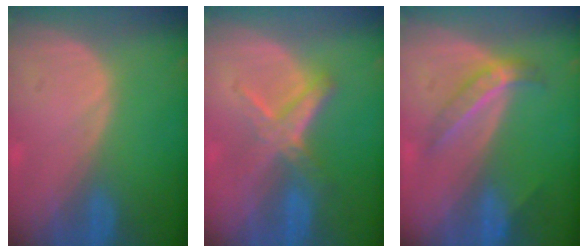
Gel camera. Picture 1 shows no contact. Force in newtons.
{"total": 5.8, "press": 5.4, "slide": 1.9}
{"total": 4.1, "press": 4.1, "slide": 0.3}